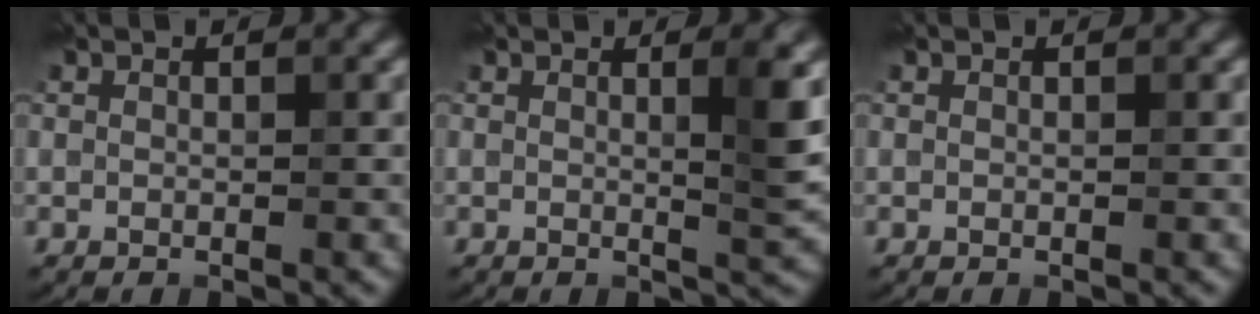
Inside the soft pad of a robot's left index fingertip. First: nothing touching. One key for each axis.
{"total": 3.4, "fx": 0.5, "fy": 0.7, "fz": 3.3, "tx": -0.041, "ty": -0.004, "tz": 0.005}
{"total": 0.0}